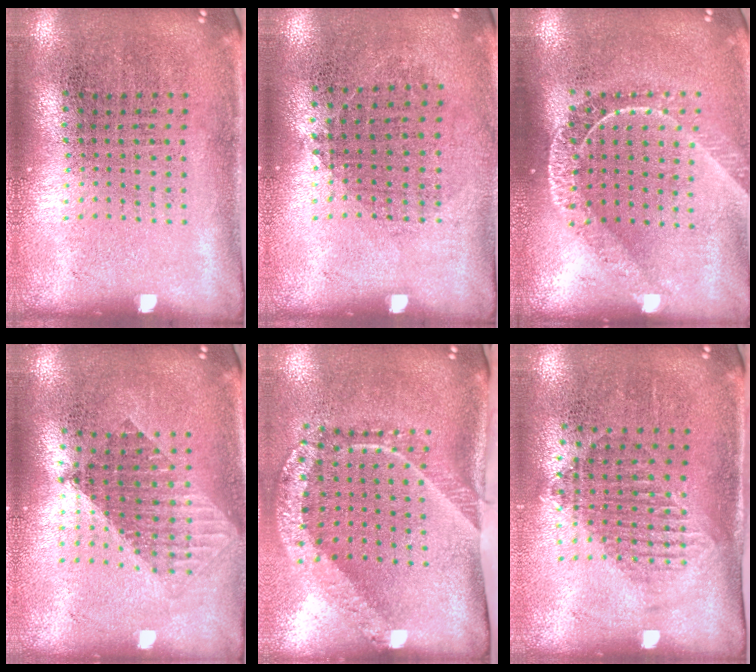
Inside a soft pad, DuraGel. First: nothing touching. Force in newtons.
{"total": 0.8, "press": 0.7, "slide": 0.4}
{"total": 1.6, "press": 1.5, "slide": 0.7}
{"total": 1.6, "press": 1.3, "slide": 0.8}
{"total": 2.4, "press": 1.7, "slide": 1.7}
{"total": 1.2, "press": 1.1, "slide": 0.5}